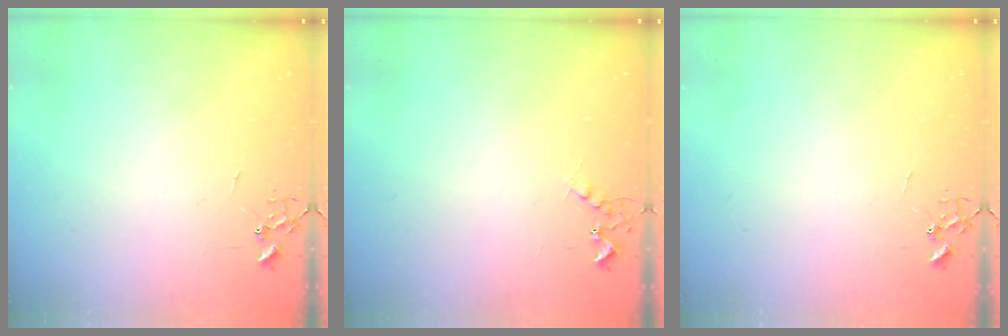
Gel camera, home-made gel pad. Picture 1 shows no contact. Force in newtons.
{"total": 4.8, "press": 4.7, "slide": 0.8}
{"total": 0.0}